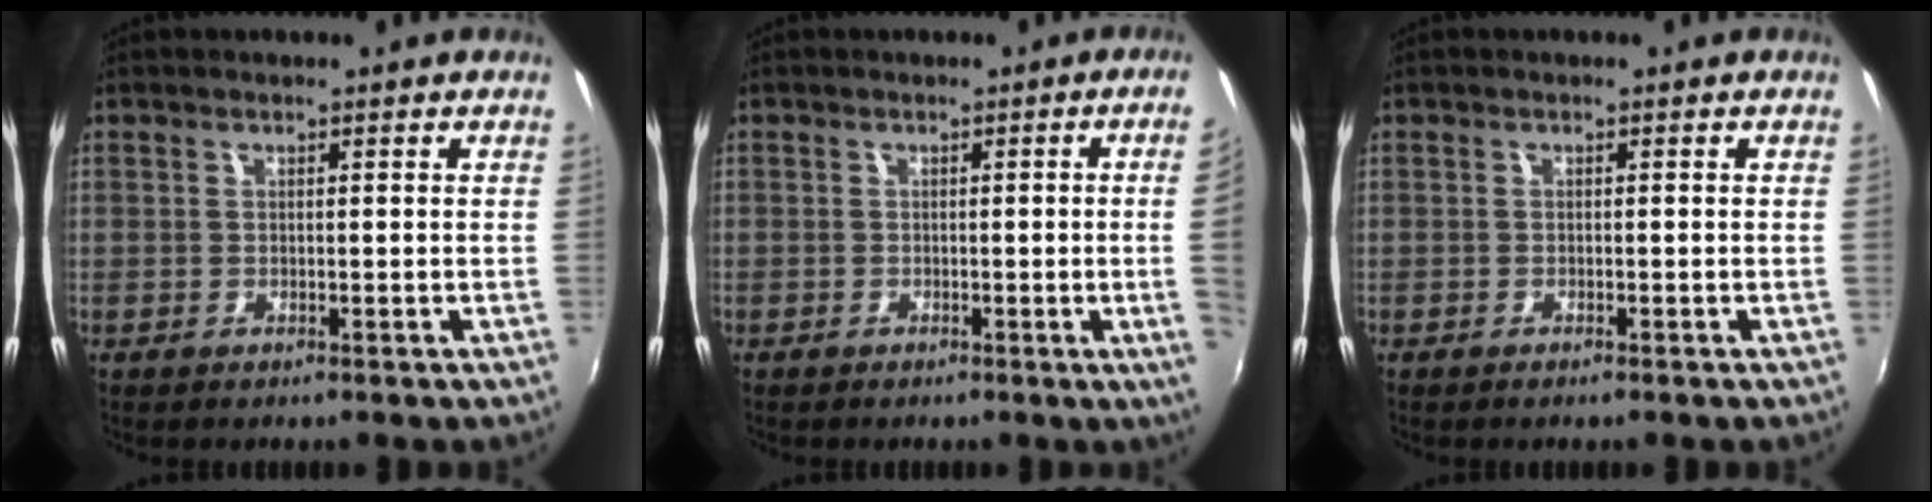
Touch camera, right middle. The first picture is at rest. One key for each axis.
{"total": 5.0, "fx": 0.2, "fy": -2.2, "fz": 4.5, "tx": -0.069, "ty": -0.008, "tz": 0.007}
{"total": 0.6, "fx": -0.5, "fy": 0.1, "fz": 0.3, "tx": -0.005, "ty": -0.002, "tz": -0.011}